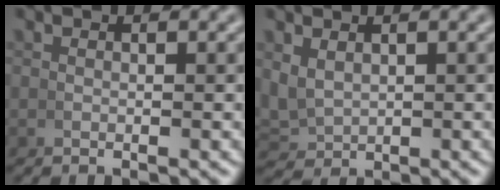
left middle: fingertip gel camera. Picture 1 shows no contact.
{"total": 3.2, "force": [0.9, 2.6, 1.6], "torque": [-0.058, -0.015, 0.032]}